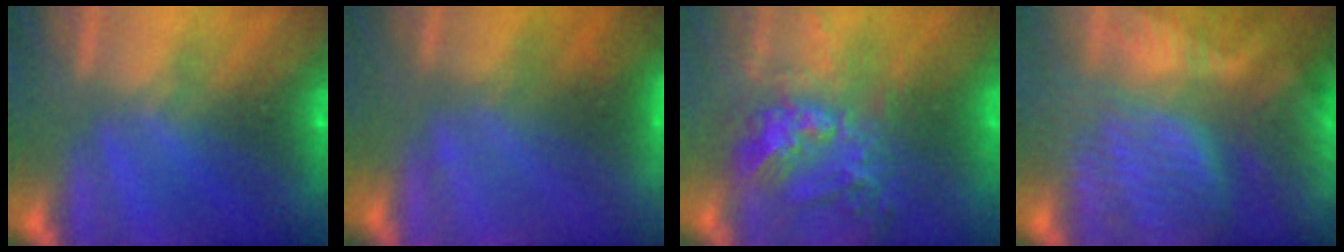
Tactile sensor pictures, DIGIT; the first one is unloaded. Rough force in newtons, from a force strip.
{"total": 3.8}
{"total": 5.6}
{"total": 8.0}